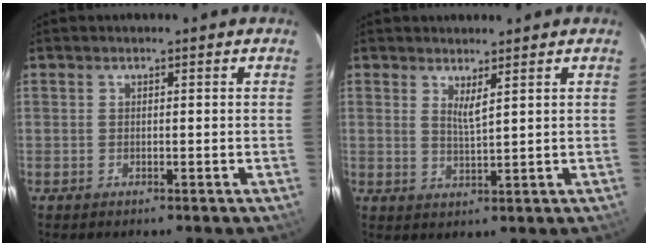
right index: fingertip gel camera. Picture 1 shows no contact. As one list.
[{"total": 1.8, "force": [1.2, 0.2, 1.3], "torque": [-0.023, -0.003, 0.020]}]